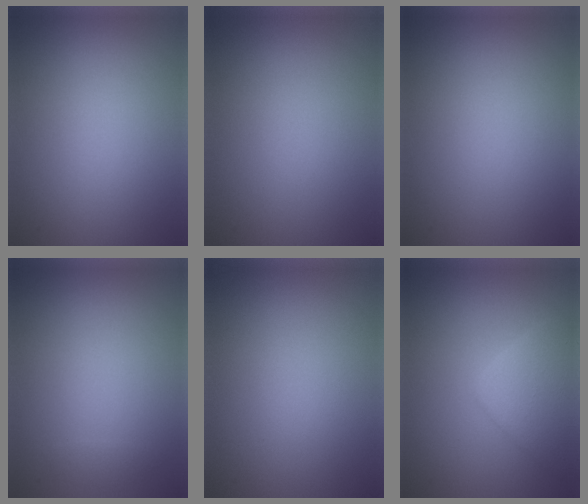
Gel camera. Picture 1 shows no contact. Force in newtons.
{"total": 0.0}
{"total": 0.0}
{"total": 0.6, "press": 0.6, "slide": 0.0}
{"total": 0.0}
{"total": 3.8, "press": 3.8, "slide": 0.2}